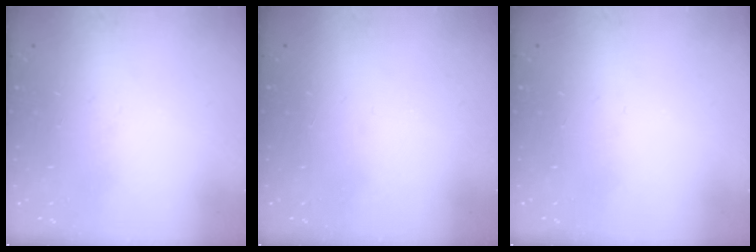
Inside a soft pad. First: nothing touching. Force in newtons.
{"total": 1.6, "press": 1.5, "slide": 0.1}
{"total": 0.0}